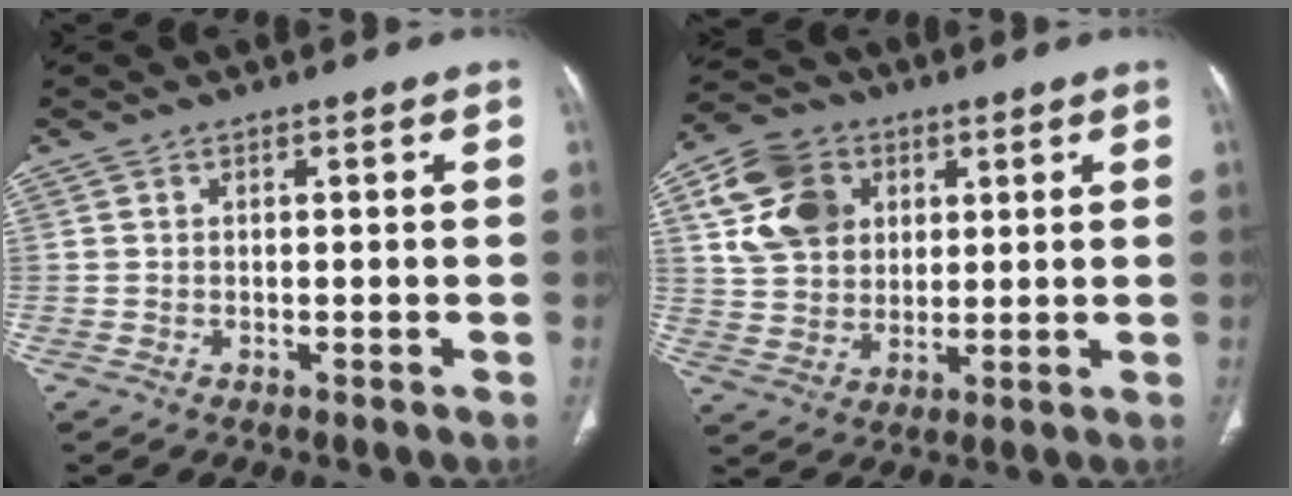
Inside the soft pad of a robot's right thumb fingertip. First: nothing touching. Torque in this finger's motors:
{"motor_torque": [0.75, 2.18, 0.60, 1.12, 0.09]}